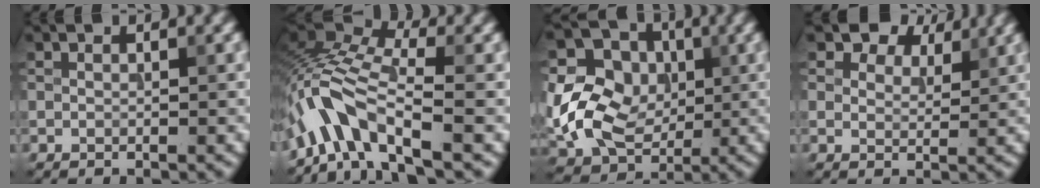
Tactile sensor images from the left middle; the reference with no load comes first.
{"total": 7.0, "force": [-3.8, 2.6, 5.3], "torque": [-0.098, 0.011, -0.084]}
{"total": 11.0, "force": [-0.1, 9.0, 6.3], "torque": [-0.132, -0.010, -0.010]}
{"total": 5.2, "force": [4.0, 2.7, 1.9], "torque": [-0.039, -0.014, 0.070]}